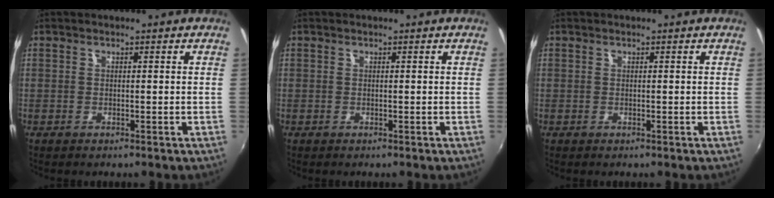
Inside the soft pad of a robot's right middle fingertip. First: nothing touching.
{"total": 0.0}
{"total": 0.0}